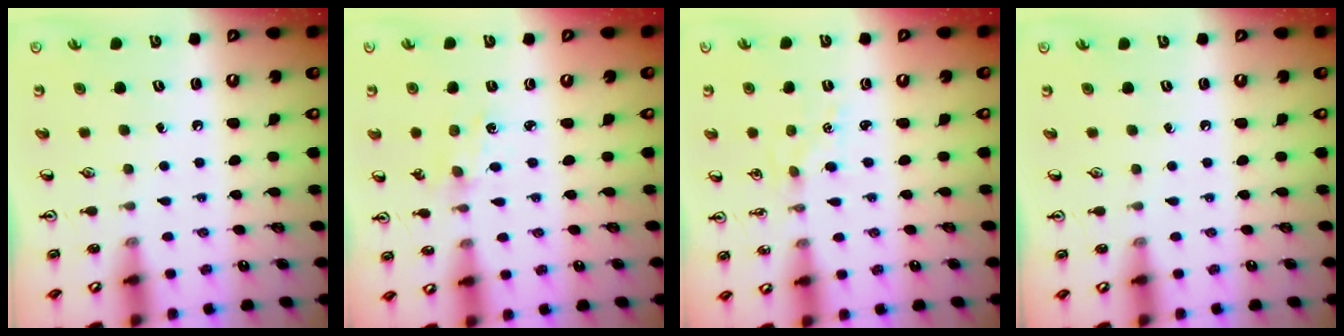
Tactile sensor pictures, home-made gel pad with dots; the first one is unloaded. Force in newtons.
{"total": 0.7, "press": 0.7, "slide": 0.2}
{"total": 1.0, "press": 0.9, "slide": 0.2}
{"total": 0.0}